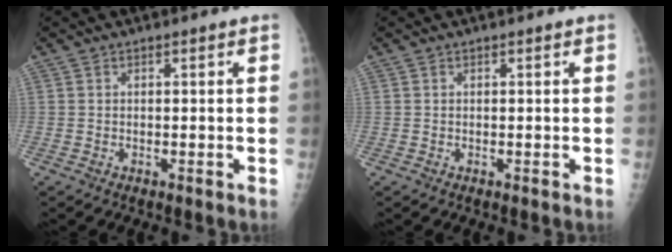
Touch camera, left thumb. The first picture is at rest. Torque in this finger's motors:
{"motor_torque": [-0.15, 0.16, -0.23, -0.22, 0.01]}